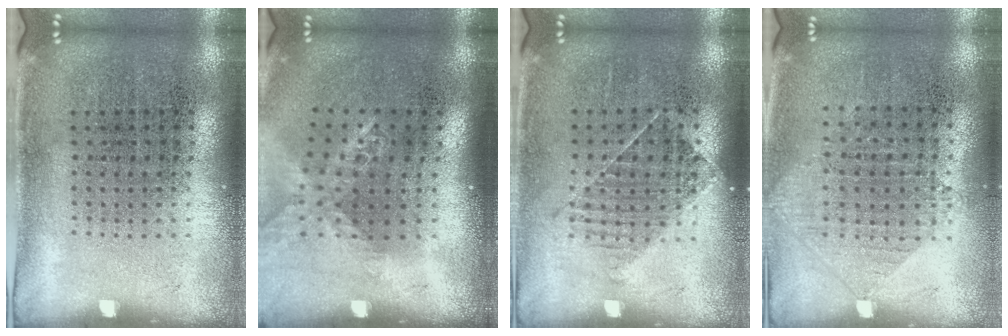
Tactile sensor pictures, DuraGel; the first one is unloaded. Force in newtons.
{"total": 1.6, "press": 1.4, "slide": 0.8}
{"total": 1.1, "press": 0.9, "slide": 0.7}
{"total": 0.9, "press": 0.9, "slide": 0.2}